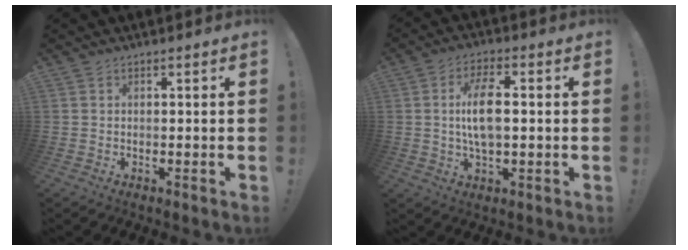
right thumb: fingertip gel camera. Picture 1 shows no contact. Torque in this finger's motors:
{"motor_torque": [1.14, 1.56, 0.85, -0.67, 0.34]}